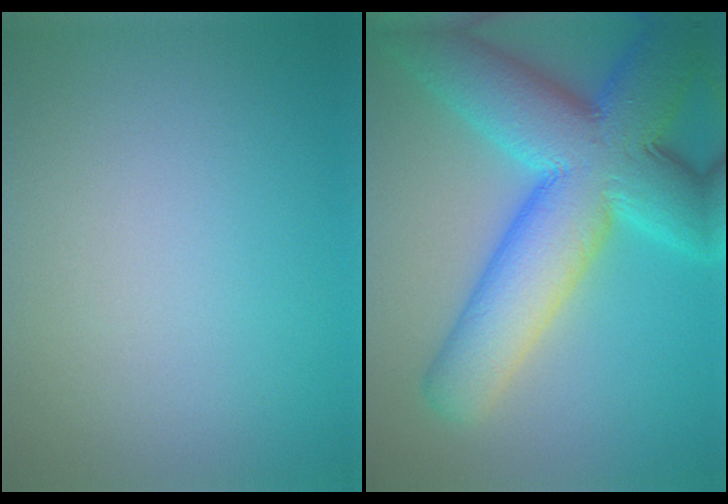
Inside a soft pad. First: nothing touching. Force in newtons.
{"total": 13.1, "press": 13.1, "slide": 0.4}